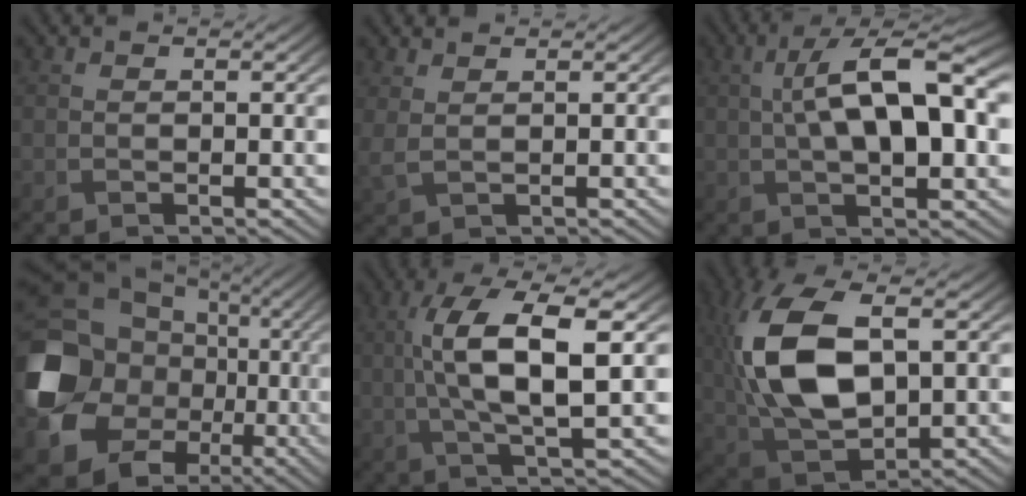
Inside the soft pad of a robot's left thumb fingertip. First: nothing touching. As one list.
[{"total": 2.1, "force": [1.5, 0.8, 1.3], "torque": [-0.043, 0.001, 0.036]}, {"total": 13.4, "force": [2.2, 5.4, 12.0], "torque": [-0.210, 0.009, 0.034]}, {"total": 17.5, "force": [-2.4, 14.6, 9.4], "torque": [-0.230, -0.043, -0.024]}, {"total": 11.2, "force": [1.2, 3.6, 10.6], "torque": [-0.205, 0.007, 0.022]}, {"total": 15.1, "force": [2.1, 8.1, 12.5], "torque": [-0.297, 0.003, 0.045]}]